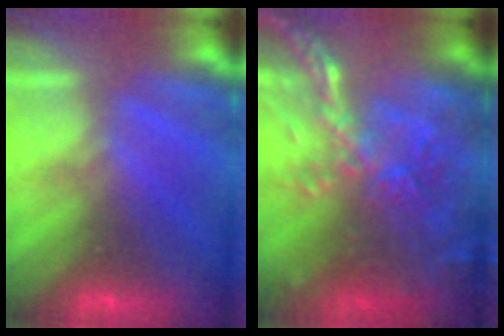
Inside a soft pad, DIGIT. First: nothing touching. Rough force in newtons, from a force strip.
{"total": 12.7}